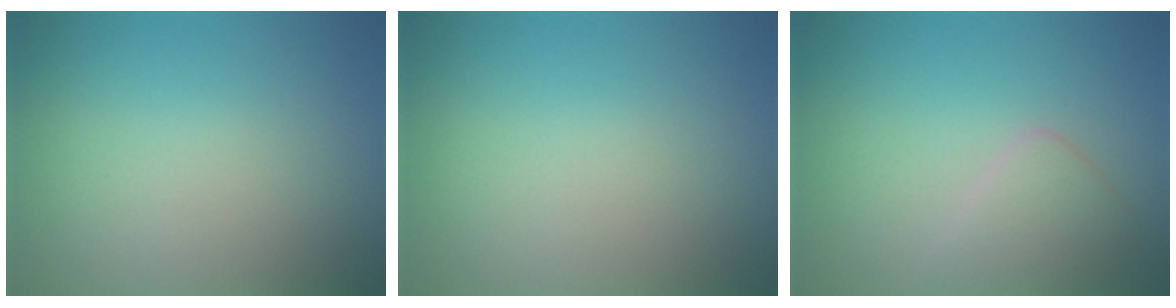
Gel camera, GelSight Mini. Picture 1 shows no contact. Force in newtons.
{"total": 0.0}
{"total": 2.2, "press": 2.2, "slide": 0.1}